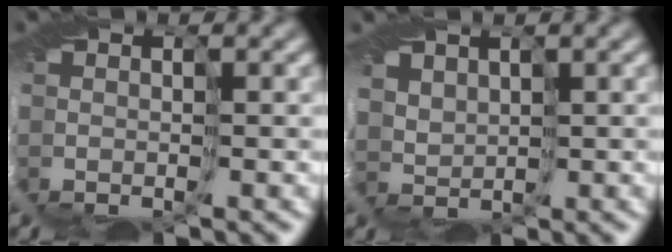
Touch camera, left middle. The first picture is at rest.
{"total": 2.0, "force": [1.4, 1.4, 0.2], "torque": [-0.020, 0.002, 0.036]}